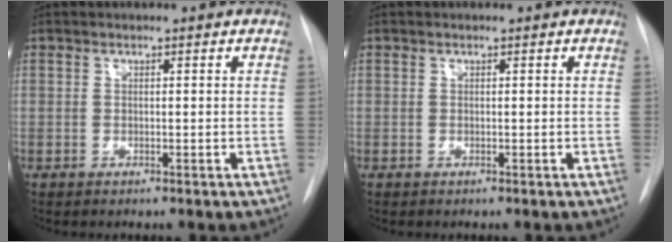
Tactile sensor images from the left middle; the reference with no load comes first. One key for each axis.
{"total": 0.0}